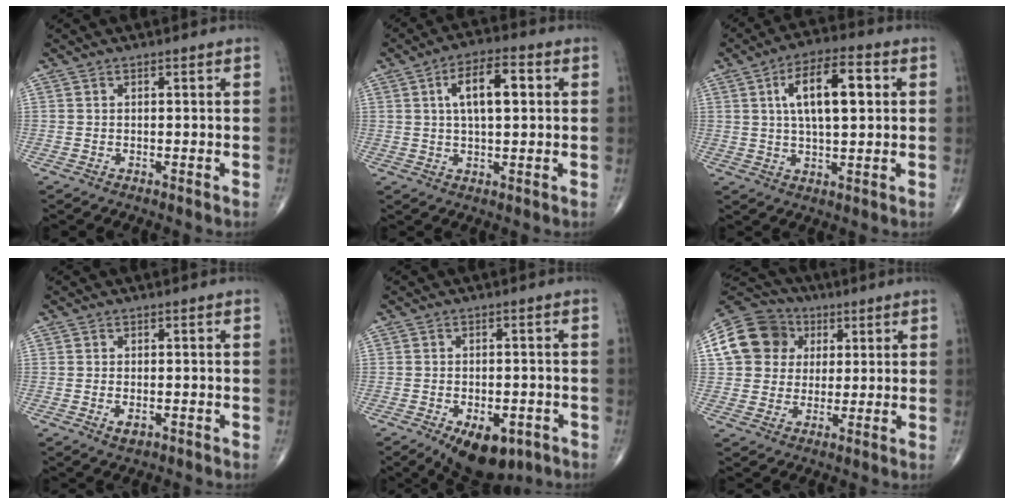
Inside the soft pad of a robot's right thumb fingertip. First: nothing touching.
{"total": 9.4, "force": [2.1, 4.0, 8.3], "torque": [-0.130, 0.013, 0.030]}
{"total": 12.3, "force": [2.9, 5.0, 10.9], "torque": [-0.175, 0.010, 0.046]}
{"total": 2.3, "force": [-0.8, 1.2, 1.8], "torque": [-0.029, 0.001, -0.010]}
{"total": 10.2, "force": [-5.3, 5.5, 6.7], "torque": [-0.080, 0.011, -0.069]}
{"total": 13.3, "force": [3.5, 11.6, 5.4], "torque": [-0.085, 0.011, 0.055]}